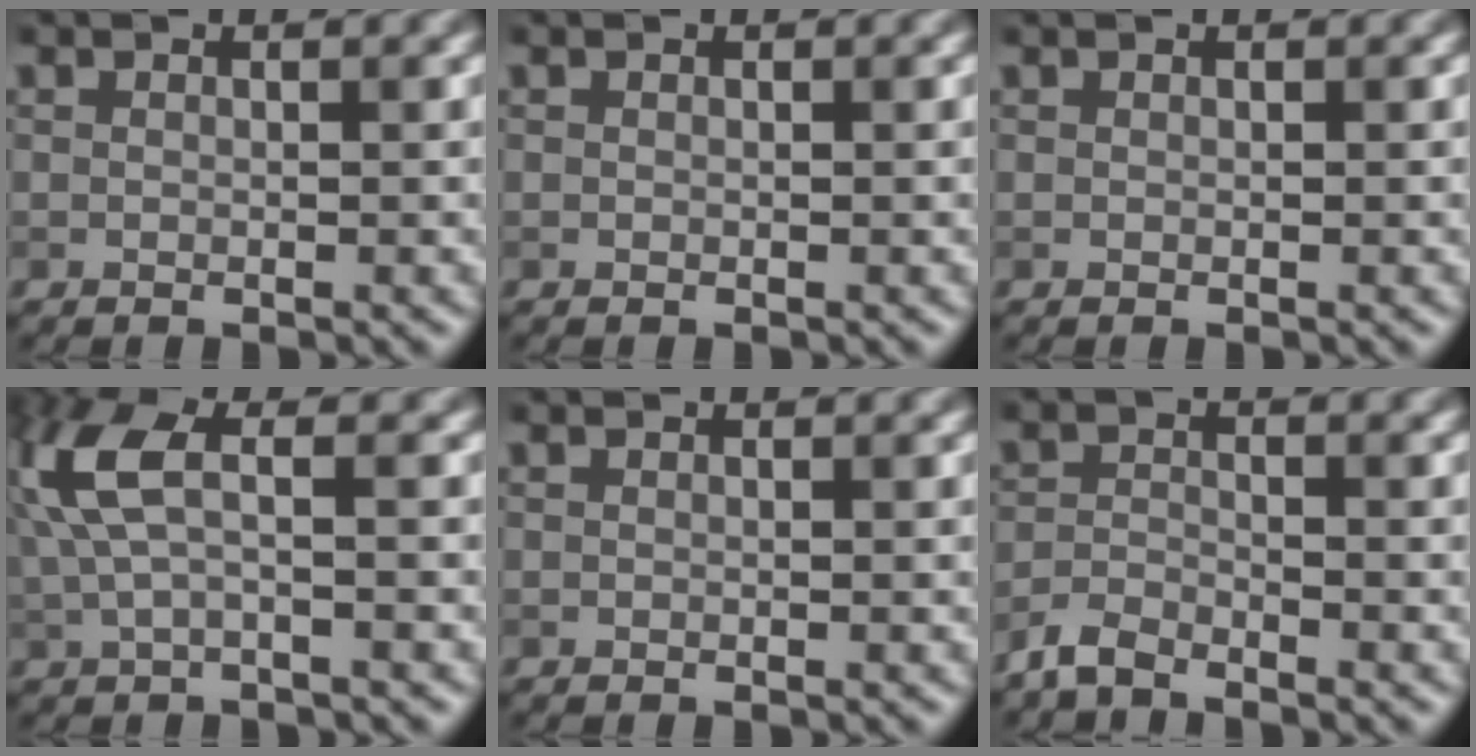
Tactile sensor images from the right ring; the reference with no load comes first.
{"total": 0.0}
{"total": 0.0}
{"total": 5.3, "force": [1.2, 2.0, 4.7], "torque": [-0.121, 0.013, 0.018]}
{"total": 0.0}
{"total": 2.1, "force": [-1.9, 0.4, 0.6], "torque": [-0.015, 0.001, -0.047]}